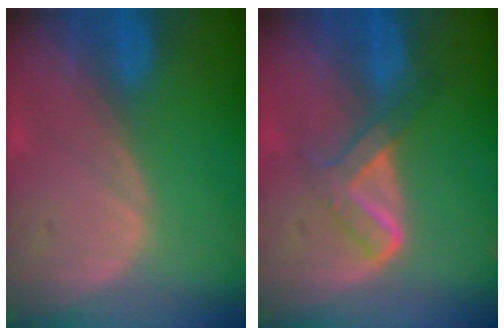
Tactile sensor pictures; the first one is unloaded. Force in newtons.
{"total": 5.1, "press": 4.9, "slide": 1.5}